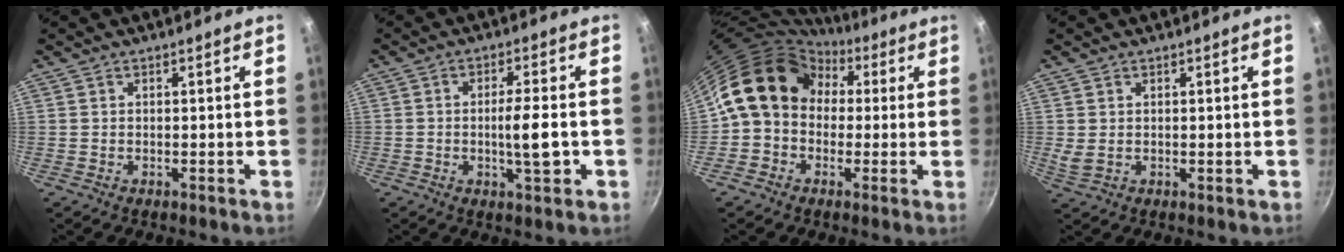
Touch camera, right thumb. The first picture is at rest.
{"total": 6.6, "force": [-1.2, 1.6, 6.3], "torque": [-0.100, 0.007, -0.022]}
{"total": 13.7, "force": [2.4, 11.2, 7.5], "torque": [-0.089, 0.034, 0.019]}
{"total": 2.2, "force": [0.7, 1.2, 1.7], "torque": [-0.035, -0.001, 0.021]}